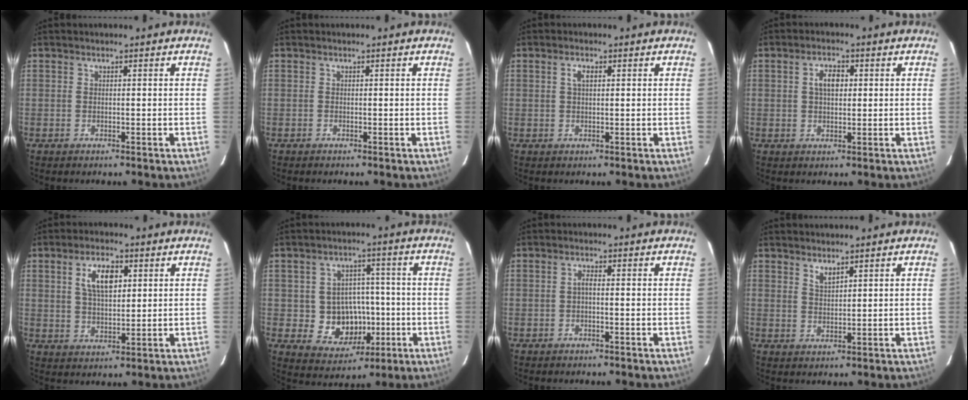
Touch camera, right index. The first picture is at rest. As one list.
[{"total": 0.0}, {"total": 2.1, "force": [0.7, 1.0, 1.7], "torque": [-0.033, 0.005, 0.011]}, {"total": 3.9, "force": [0.8, 2.2, 3.1], "torque": [-0.053, 0.011, 0.016]}, {"total": 7.3, "force": [2.6, 3.3, 5.9], "torque": [-0.109, 0.010, 0.050]}, {"total": 9.9, "force": [-1.8, 8.7, 4.2], "torque": [-0.094, 0.012, -0.009]}, {"total": 1.6, "force": [-0.3, 0.4, 1.5], "torque": [-0.029, 0.007, -0.008]}, {"total": 2.3, "force": [1.9, 0.6, 1.2], "torque": [-0.021, -0.001, 0.033]}]